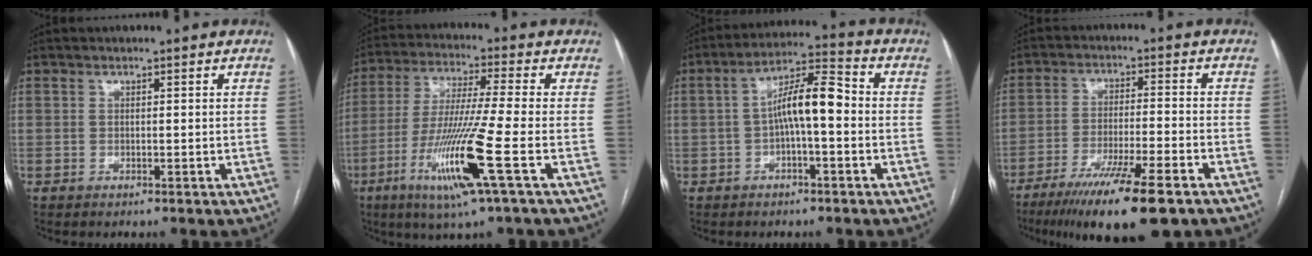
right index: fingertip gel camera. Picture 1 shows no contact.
{"total": 14.2, "force": [-5.4, -1.2, 13.1], "torque": [-0.268, -0.028, -0.105]}
{"total": 8.4, "force": [-0.6, 1.8, 8.2], "torque": [-0.147, 0.030, -0.013]}
{"total": 15.8, "force": [-10.9, 1.3, 11.4], "torque": [-0.176, -0.040, -0.176]}